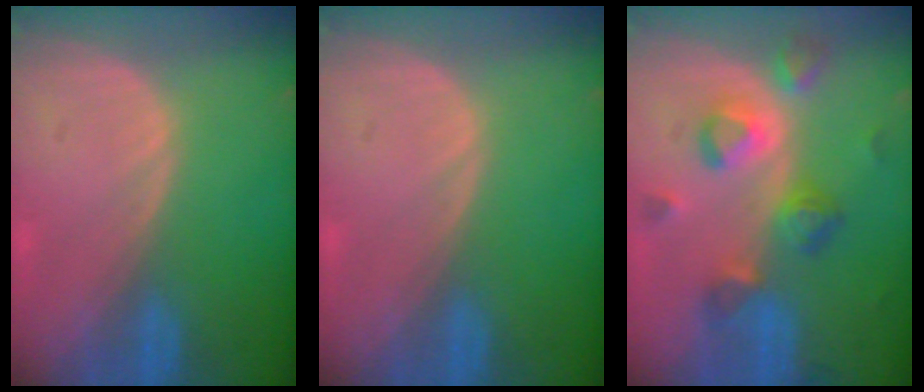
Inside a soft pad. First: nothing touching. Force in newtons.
{"total": 0.0}
{"total": 7.9, "press": 7.6, "slide": 2.0}